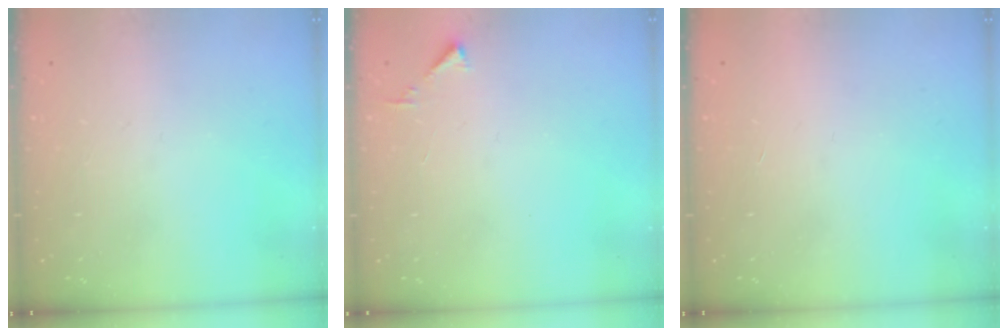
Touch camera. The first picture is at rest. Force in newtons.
{"total": 3.3, "press": 3.2, "slide": 0.4}
{"total": 1.7, "press": 1.7, "slide": 0.1}